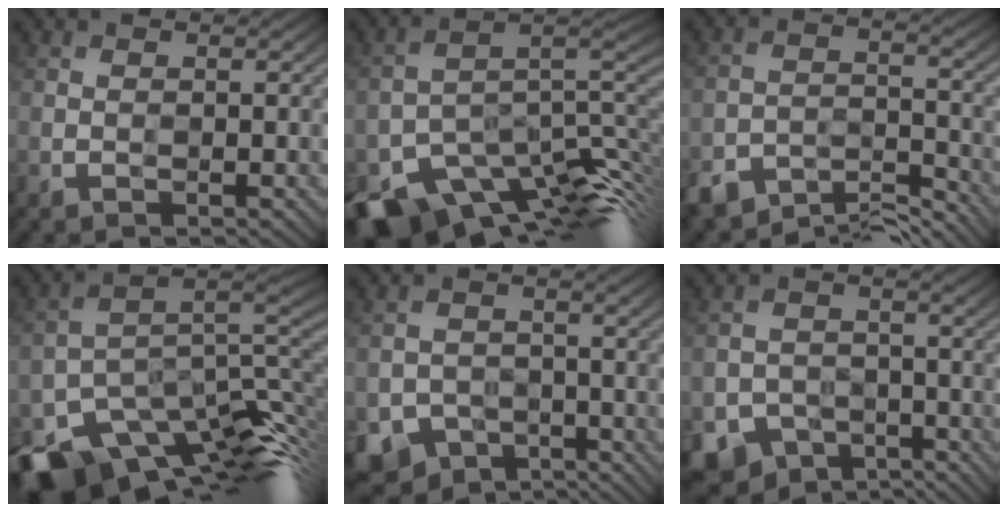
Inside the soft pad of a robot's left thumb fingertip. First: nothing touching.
{"total": 13.4, "force": [-9.1, 5.6, 8.0], "torque": [-0.151, -0.015, -0.145]}
{"total": 8.1, "force": [-7.8, 1.7, 1.6], "torque": [-0.031, -0.002, -0.142]}
{"total": 14.2, "force": [-8.6, 6.5, 9.1], "torque": [-0.177, -0.021, -0.139]}
{"total": 6.5, "force": [-5.0, 4.0, 1.0], "torque": [-0.012, -0.010, -0.085]}
{"total": 7.1, "force": [-5.8, 4.0, 0.9], "torque": [-0.007, -0.009, -0.097]}